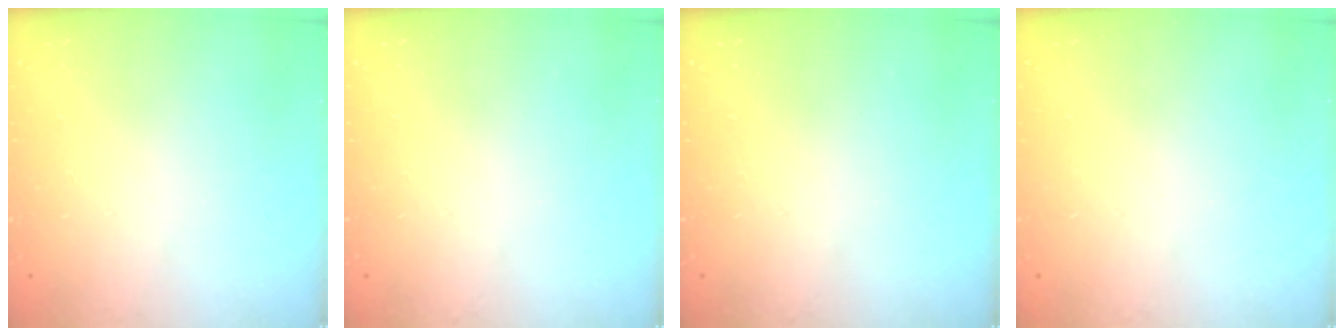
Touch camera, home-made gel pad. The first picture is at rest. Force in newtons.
{"total": 0.0}
{"total": 0.0}
{"total": 0.0}